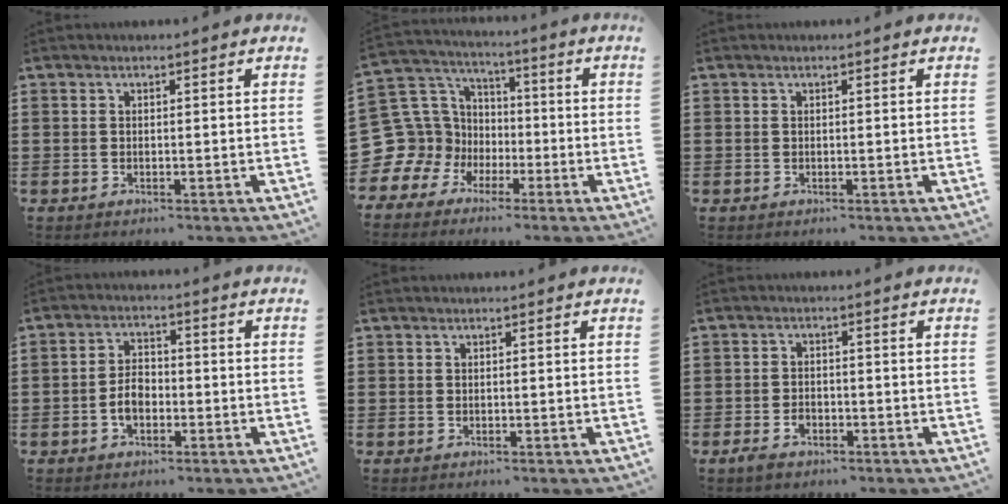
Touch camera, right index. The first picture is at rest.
{"total": 9.8, "force": [-2.1, 9.6, 1.1], "torque": [-0.105, -0.017, -0.035]}
{"total": 0.0}
{"total": 3.9, "force": [-1.3, 2.2, 2.9], "torque": [-0.068, 0.001, -0.029]}
{"total": 0.0}
{"total": 2.2, "force": [-1.2, 1.4, 1.2], "torque": [-0.024, 0.002, -0.025]}